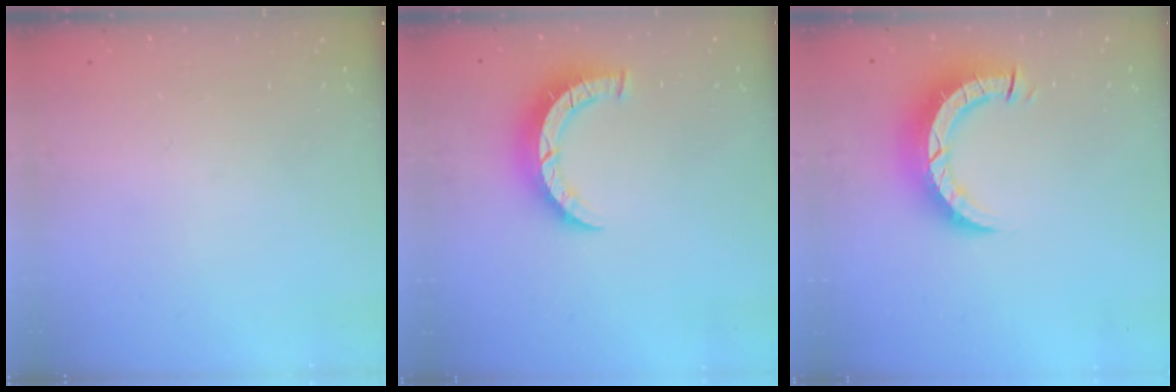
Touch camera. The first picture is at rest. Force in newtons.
{"total": 6.8, "press": 6.8, "slide": 0.6}
{"total": 9.0, "press": 9.0, "slide": 0.9}